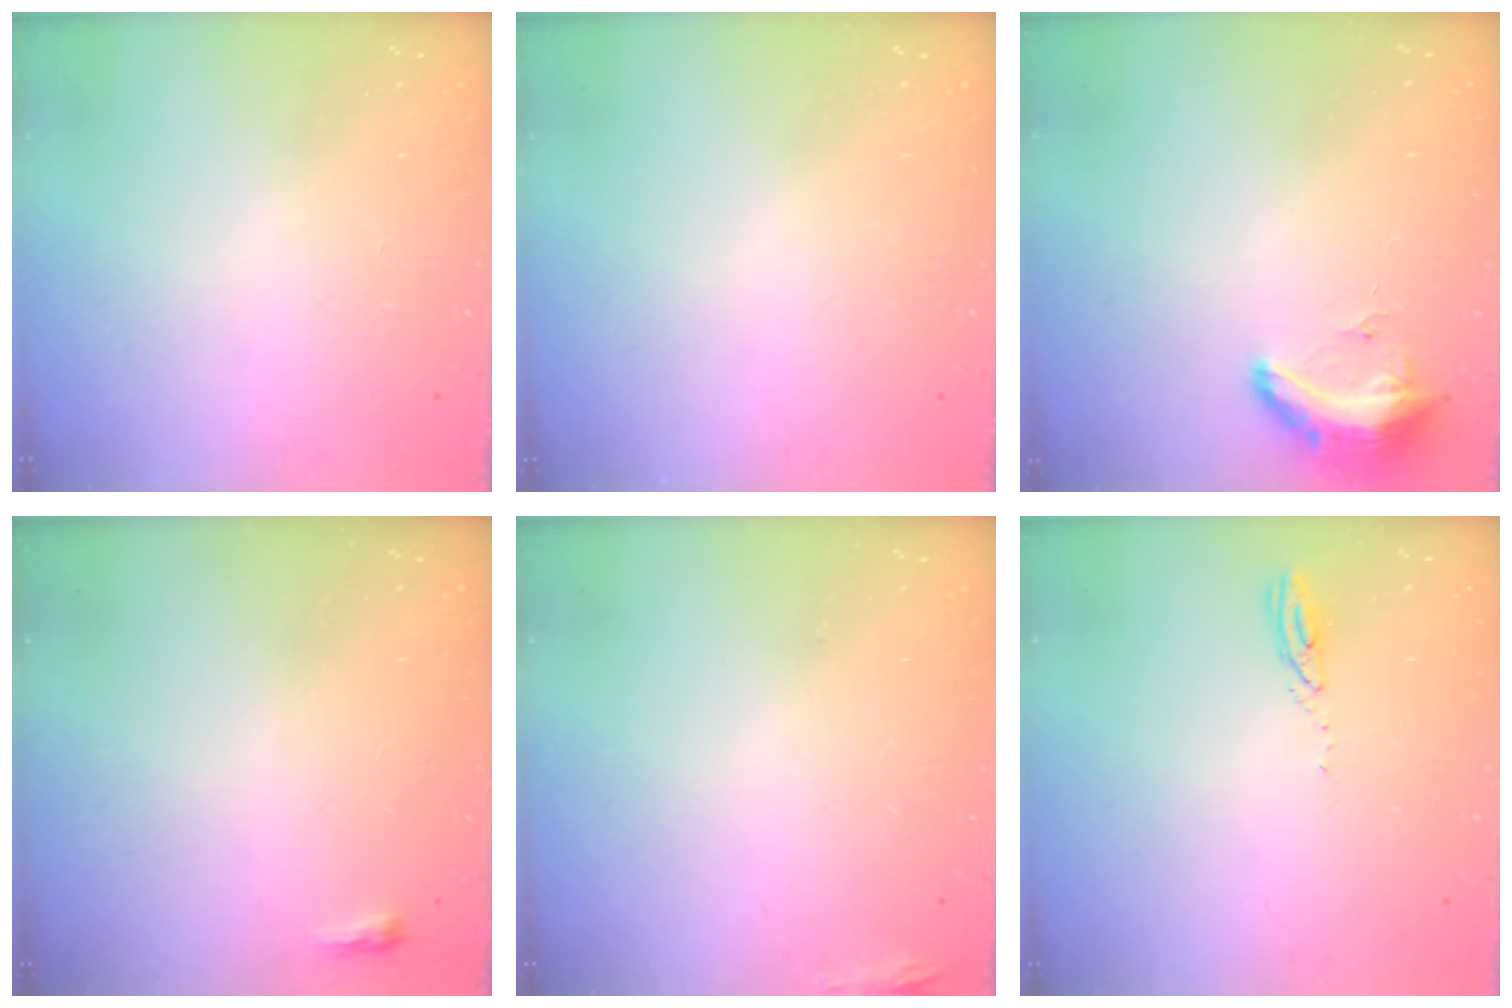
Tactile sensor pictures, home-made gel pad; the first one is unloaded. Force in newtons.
{"total": 0.0}
{"total": 10.2, "press": 9.3, "slide": 4.2}
{"total": 2.3, "press": 2.2, "slide": 0.7}
{"total": 6.3, "press": 5.9, "slide": 2.1}
{"total": 3.0, "press": 3.0, "slide": 0.1}